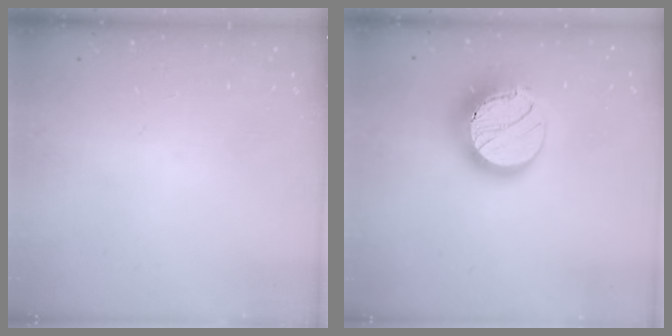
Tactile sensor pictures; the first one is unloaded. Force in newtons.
{"total": 16.9, "press": 16.9, "slide": 1.4}